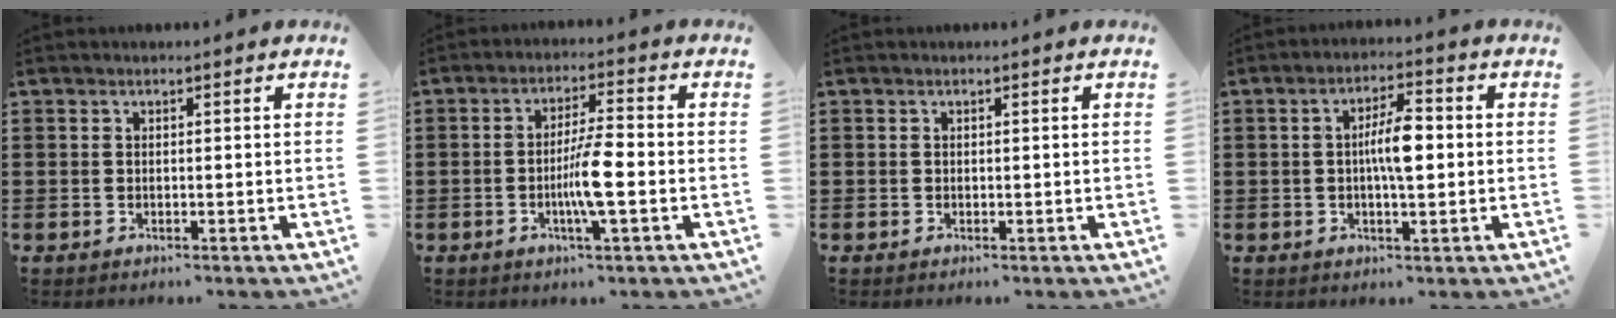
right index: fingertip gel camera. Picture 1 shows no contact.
{"total": 6.9, "force": [-1.8, 0.6, 6.6], "torque": [-0.125, -0.006, -0.038]}
{"total": 0.0}
{"total": 5.9, "force": [0.1, 1.6, 5.6], "torque": [-0.102, 0.005, -0.001]}